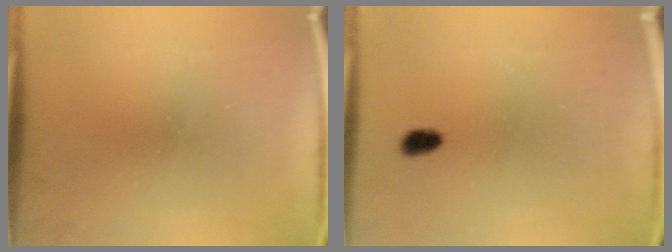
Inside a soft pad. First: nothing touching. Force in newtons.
{"total": 2.2}